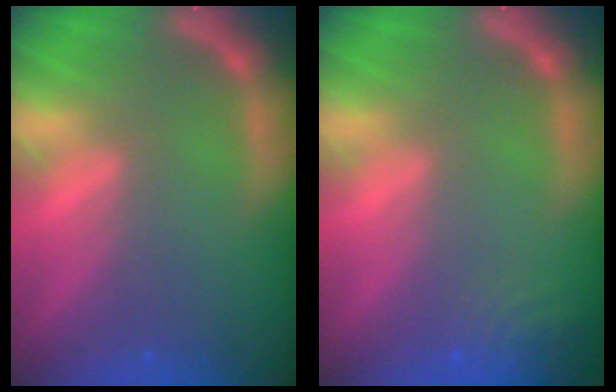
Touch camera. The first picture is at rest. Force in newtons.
{"total": 3.5}